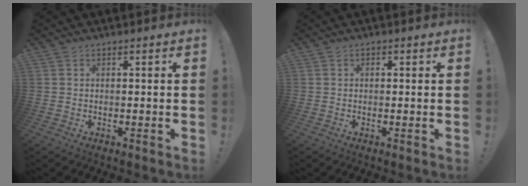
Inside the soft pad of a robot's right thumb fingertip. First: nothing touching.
{"total": 0.6, "force": [-0.2, 0.5, 0.2], "torque": [0.003, -0.002, -0.005]}